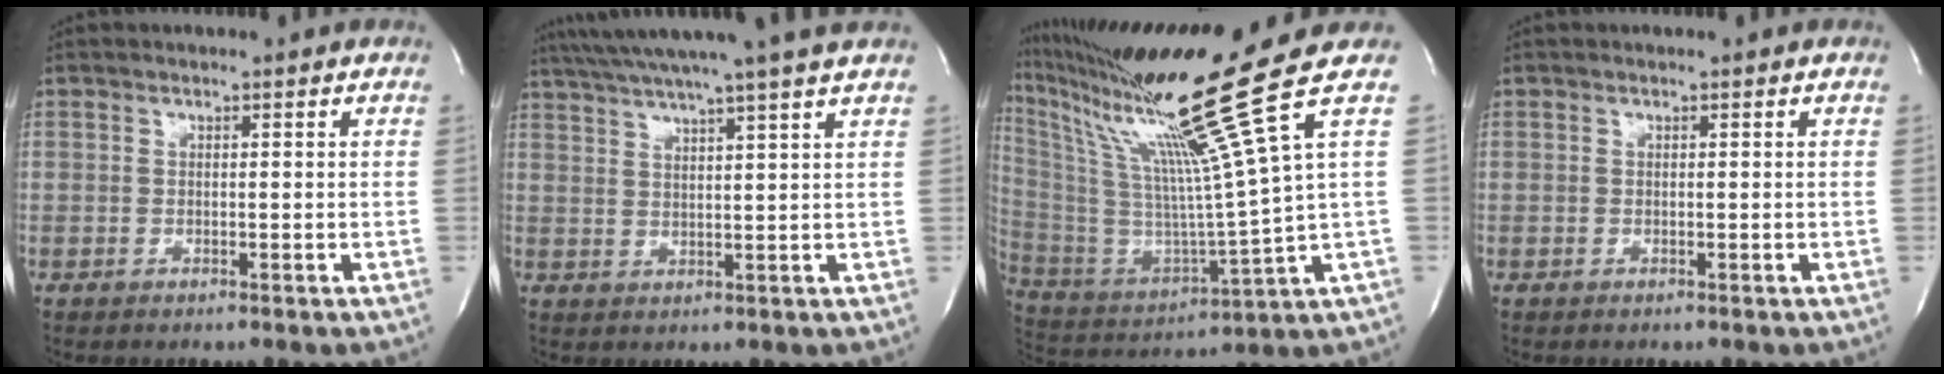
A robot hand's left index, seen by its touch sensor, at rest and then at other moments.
{"total": 14.4, "force": [12.3, -2.1, 7.3], "torque": [-0.128, -0.001, 0.171]}
{"total": 20.1, "force": [14.3, -5.3, 13.0], "torque": [-0.243, -0.074, 0.258]}
{"total": 0.0}